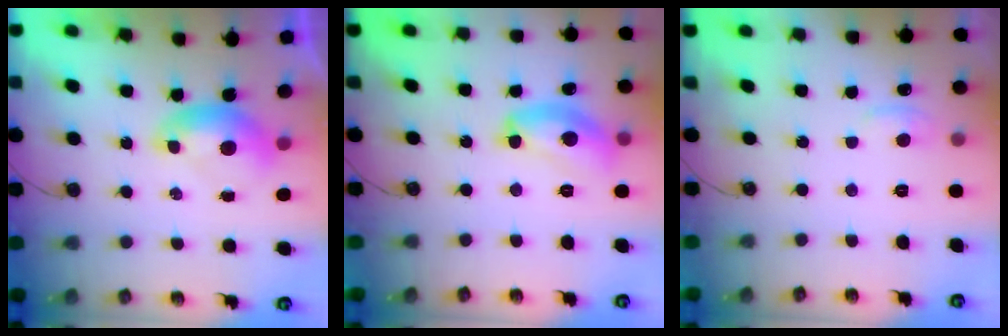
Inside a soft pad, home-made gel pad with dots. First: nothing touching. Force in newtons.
{"total": 10.4, "press": 10.4, "slide": 0.7}
{"total": 1.8, "press": 1.7, "slide": 0.6}